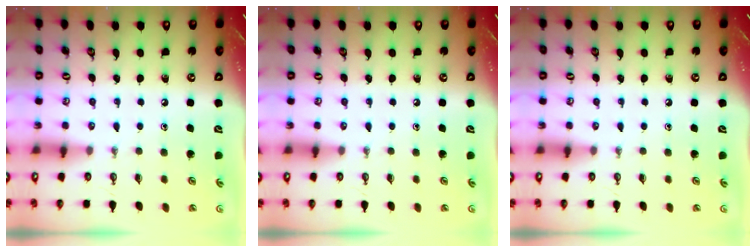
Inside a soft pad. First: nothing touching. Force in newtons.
{"total": 0.0}
{"total": 0.0}